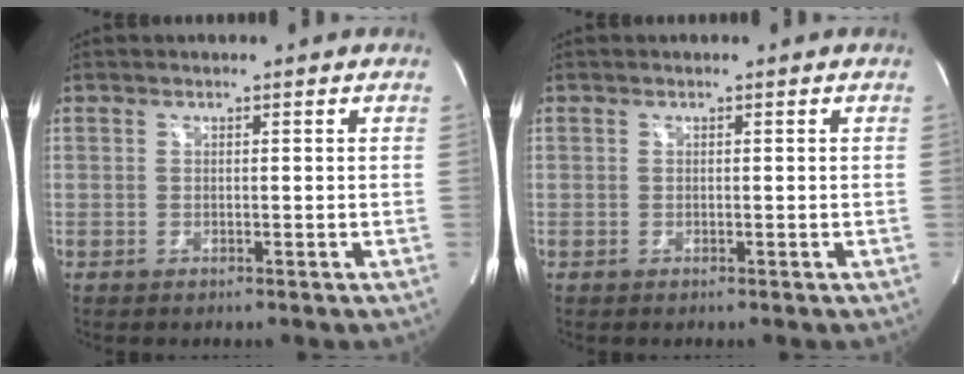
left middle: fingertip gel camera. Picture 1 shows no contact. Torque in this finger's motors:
{"motor_torque": [0.02, 0.03, 0.00, 0.00]}